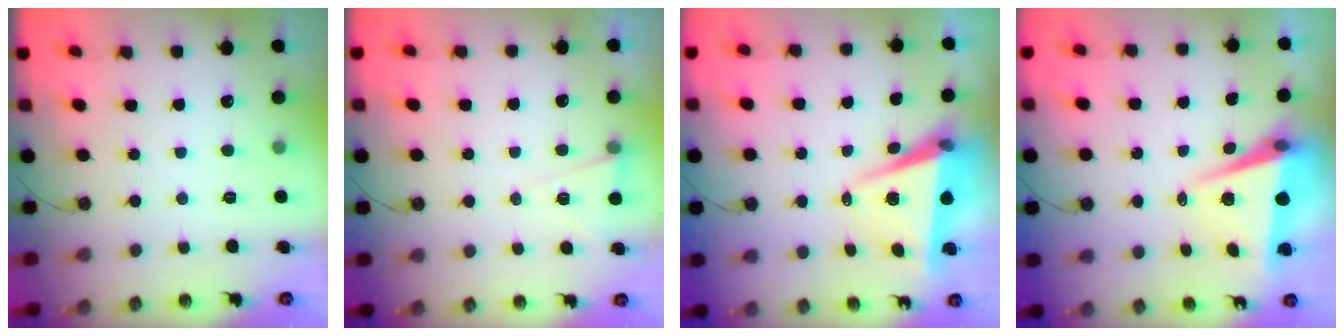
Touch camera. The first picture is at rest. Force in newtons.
{"total": 6.8, "press": 5.3, "slide": 4.2}
{"total": 6.9, "press": 5.3, "slide": 4.4}
{"total": 7.1, "press": 6.3, "slide": 3.2}